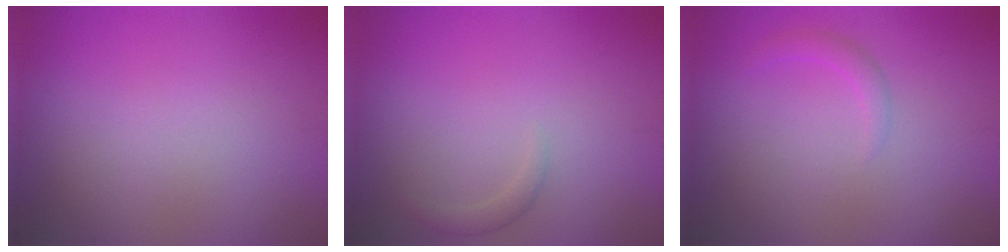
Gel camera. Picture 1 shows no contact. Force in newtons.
{"total": 1.0, "press": 0.9, "slide": 0.1}
{"total": 1.2, "press": 1.1, "slide": 0.1}